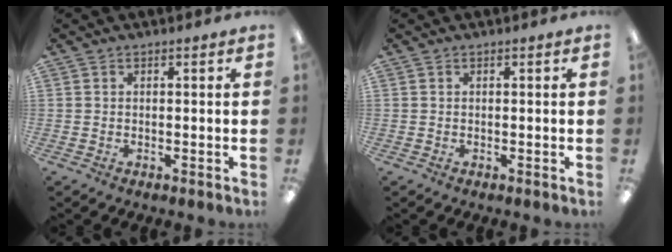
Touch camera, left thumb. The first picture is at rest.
{"total": 0.0}